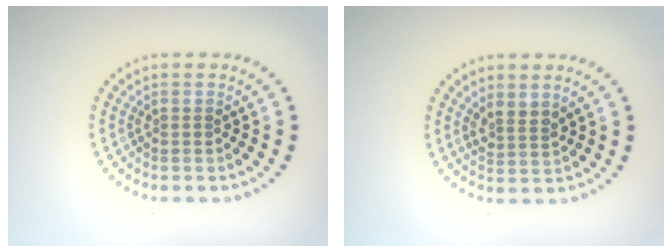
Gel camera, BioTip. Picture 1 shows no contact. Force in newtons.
{"total": 1.8, "press": 1.4, "slide": 1.1}